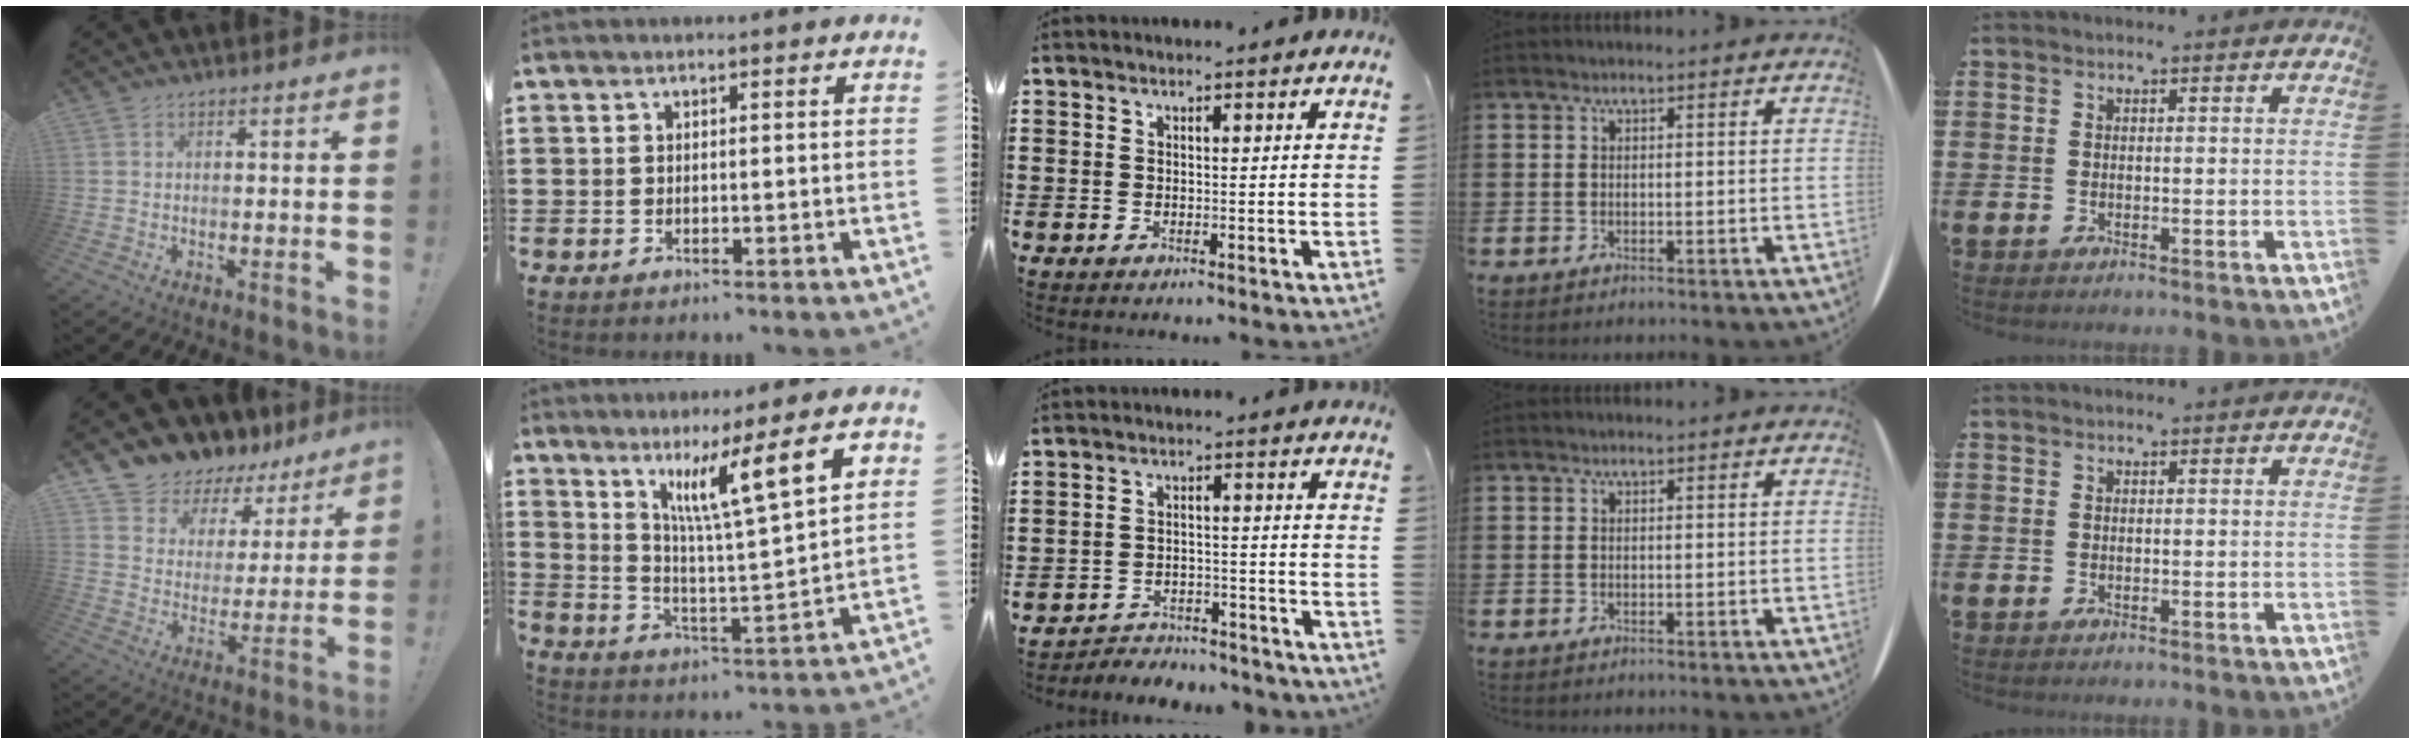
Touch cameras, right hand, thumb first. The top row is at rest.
{"thumb": {"total": 7.9, "force": [6.7, 4.1, 0.5], "torque": [-0.027, -0.068, 0.126]}, "index": {"total": 10.1, "force": [5.4, -0.2, 8.5], "torque": [-0.162, -0.032, 0.080]}, "middle": {"total": 4.0, "force": [-3.9, 0.7, 0.0], "torque": [-0.006, 0.004, -0.084]}}